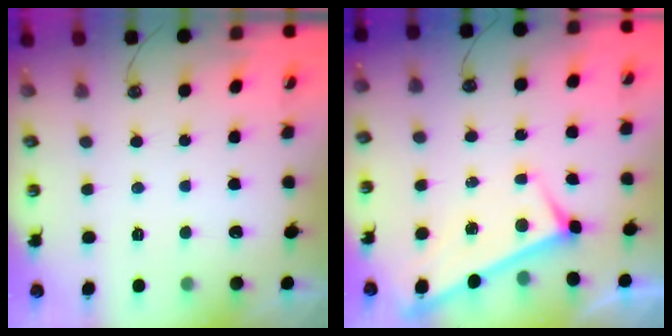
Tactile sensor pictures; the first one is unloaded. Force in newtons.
{"total": 3.6, "press": 3.6, "slide": 0.3}